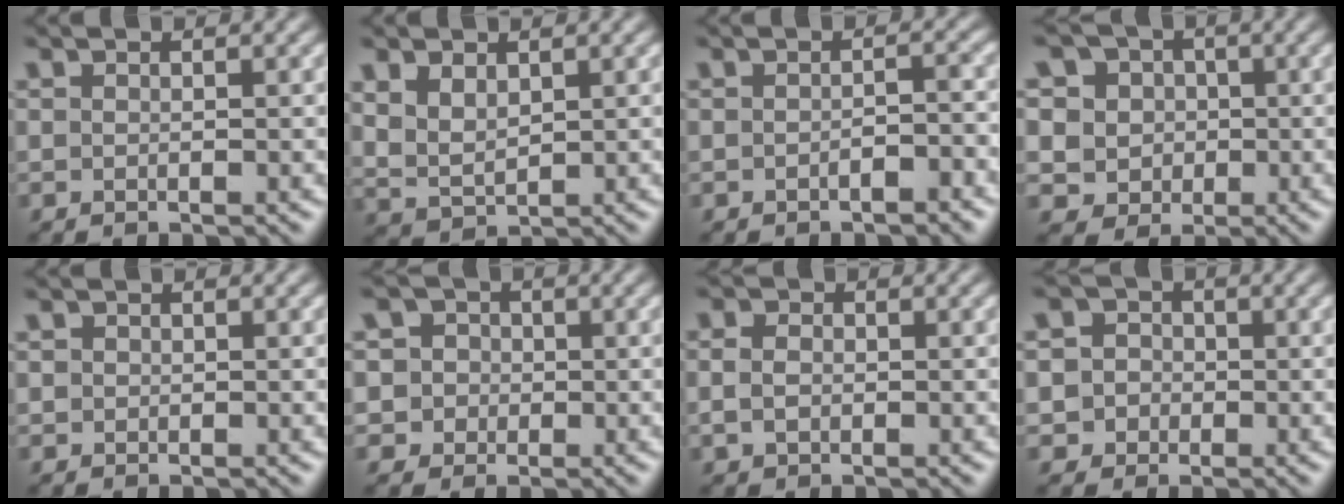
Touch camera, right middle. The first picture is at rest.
{"total": 3.0, "force": [1.5, 1.9, 1.6], "torque": [-0.046, -0.004, 0.038]}
{"total": 2.1, "force": [-1.1, 0.6, 1.7], "torque": [-0.026, 0.003, -0.015]}
{"total": 8.6, "force": [3.4, 7.3, 3.0], "torque": [-0.074, 0.023, 0.039]}
{"total": 0.6, "force": [0.2, 0.6, 0.0], "torque": [0.003, 0.002, 0.002]}
{"total": 5.8, "force": [2.3, 4.9, 1.9], "torque": [-0.030, 0.025, 0.016]}
{"total": 1.9, "force": [0.1, 1.6, 1.1], "torque": [-0.025, 0.005, 0.001]}
{"total": 4.9, "force": [1.2, 4.5, 1.4], "torque": [-0.015, 0.030, 0.000]}